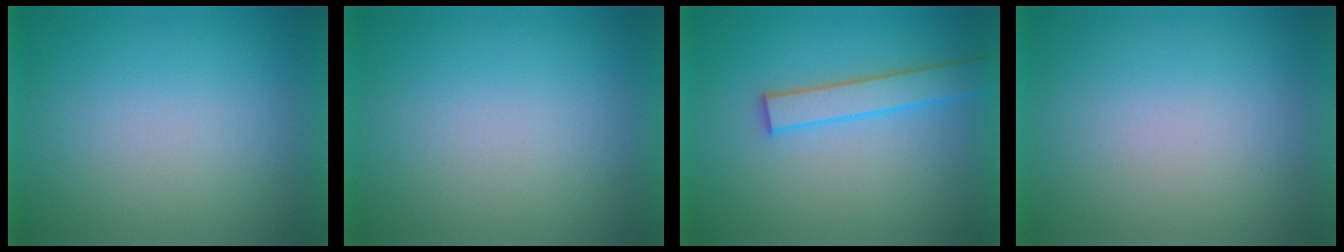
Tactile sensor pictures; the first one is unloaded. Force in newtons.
{"total": 1.2}
{"total": 2.7}
{"total": 0.0}